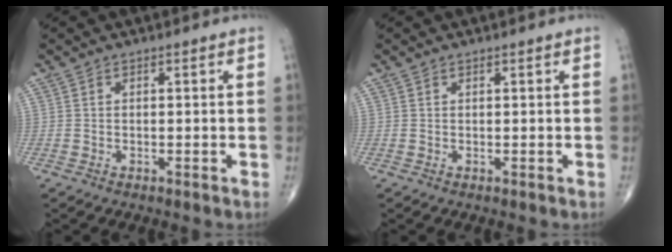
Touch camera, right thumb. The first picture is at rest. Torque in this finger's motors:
{"motor_torque": [0.00, 0.00, 0.00, 0.00, 0.01]}